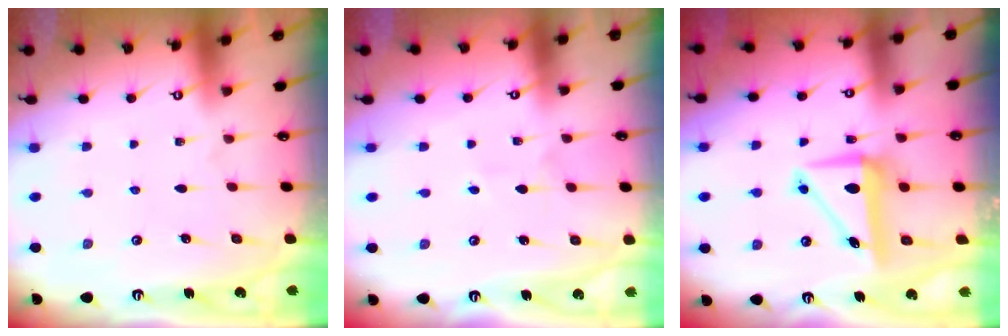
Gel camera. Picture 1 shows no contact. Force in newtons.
{"total": 2.5, "press": 2.5, "slide": 0.3}
{"total": 7.5, "press": 7.3, "slide": 1.5}